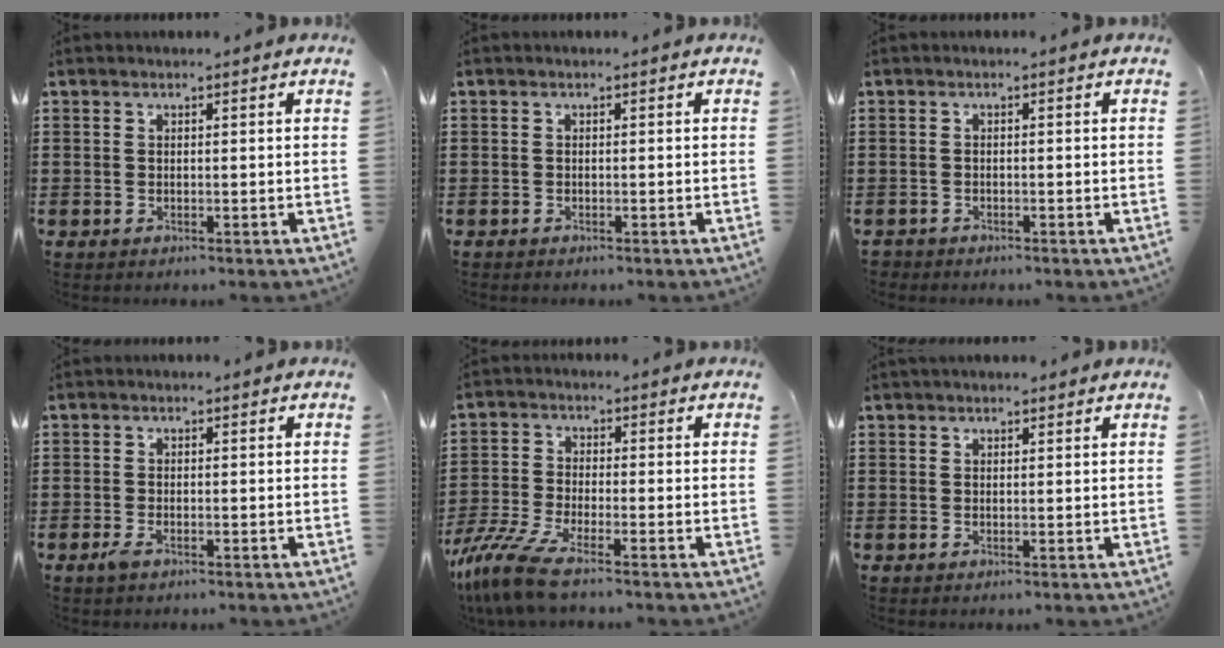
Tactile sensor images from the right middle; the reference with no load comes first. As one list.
[{"total": 0.5, "force": [-0.5, 0.1, 0.0], "torque": [0.000, -0.001, -0.010]}, {"total": 0.9, "force": [-0.9, 0.3, 0.0], "torque": [-0.001, 0.000, -0.020]}, {"total": 1.4, "force": [-0.7, 0.5, 1.1], "torque": [-0.021, -0.001, -0.014]}, {"total": 7.8, "force": [-5.9, 1.3, 4.8], "torque": [-0.127, -0.017, -0.122]}, {"total": 0.8, "force": [0.8, 0.1, 0.1], "torque": [-0.003, 0.000, 0.016]}]